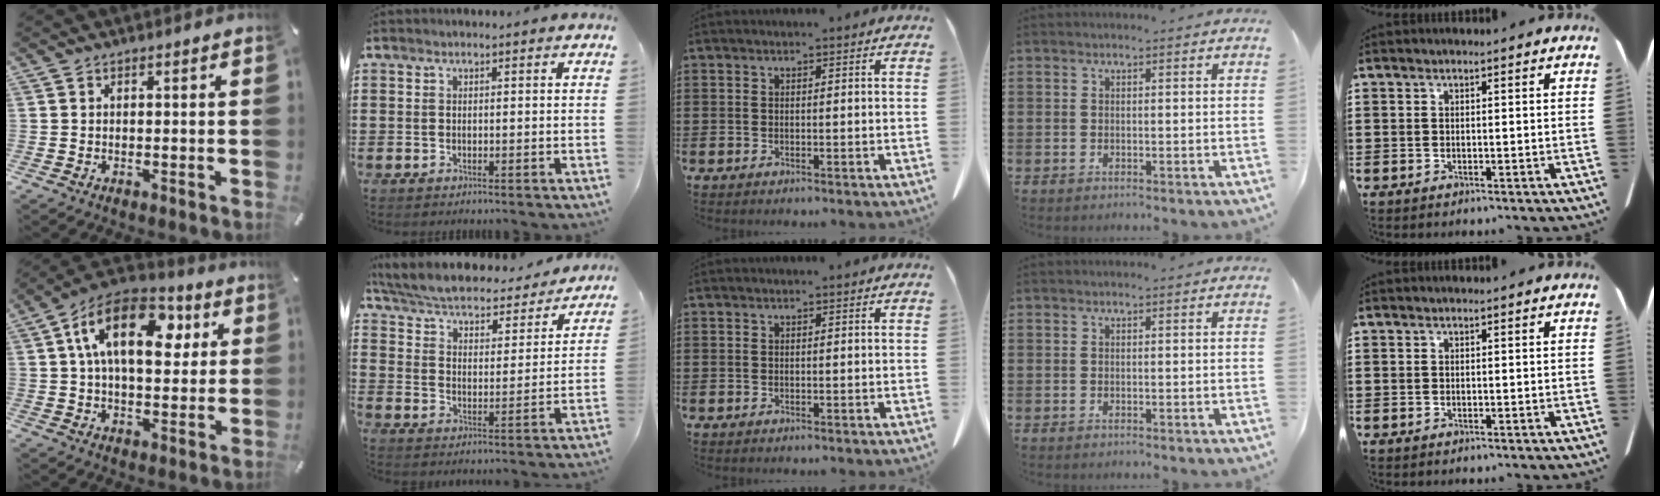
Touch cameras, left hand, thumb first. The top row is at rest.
{"thumb": {"total": 18.5, "force": [5.7, 11.0, 13.8], "torque": [-0.226, -0.005, 0.093]}, "index": {"total": 5.3, "force": [4.9, 0.6, 1.9], "torque": [-0.061, -0.034, 0.078]}}